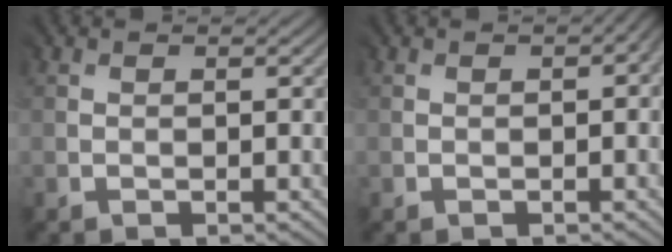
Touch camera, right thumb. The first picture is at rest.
{"total": 1.4, "force": [-0.3, 0.8, 1.0], "torque": [-0.009, 0.000, 0.002]}